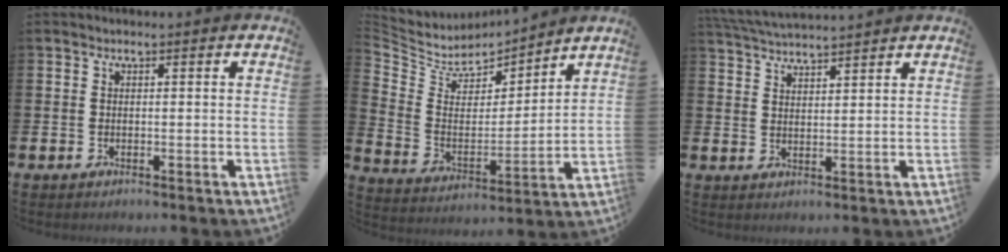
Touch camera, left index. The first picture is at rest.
{"total": 6.3, "force": [5.8, 2.4, 0.2], "torque": [-0.054, -0.050, 0.099]}
{"total": 4.1, "force": [4.1, 0.0, 0.4], "torque": [-0.018, -0.022, 0.073]}